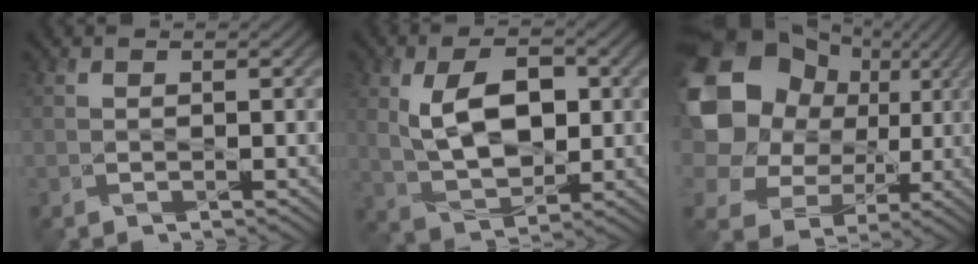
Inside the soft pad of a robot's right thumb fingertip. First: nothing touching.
{"total": 9.1, "force": [1.3, 5.2, 7.3], "torque": [-0.147, 0.004, 0.022]}
{"total": 16.2, "force": [4.1, 13.2, 8.5], "torque": [-0.202, 0.020, 0.077]}